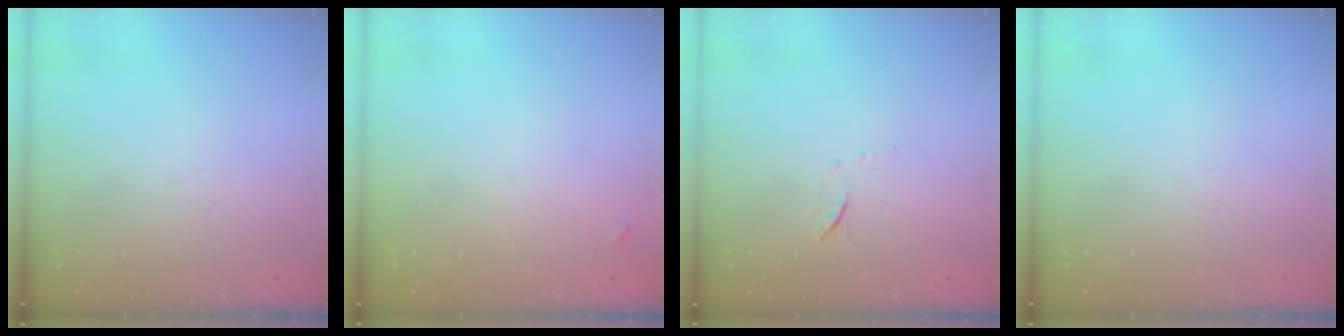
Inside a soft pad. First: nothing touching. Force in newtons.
{"total": 3.5, "press": 3.5, "slide": 0.2}
{"total": 6.1, "press": 5.9, "slide": 1.5}
{"total": 0.0}